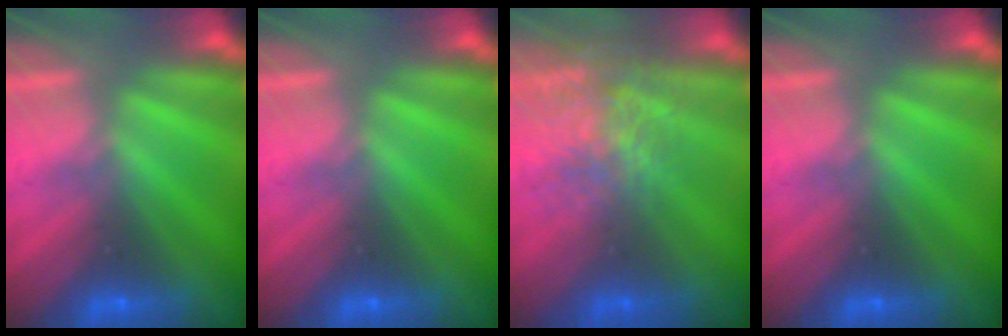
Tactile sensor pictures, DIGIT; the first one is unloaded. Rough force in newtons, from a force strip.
{"total": 0.0}
{"total": 3.7}
{"total": 0.0}